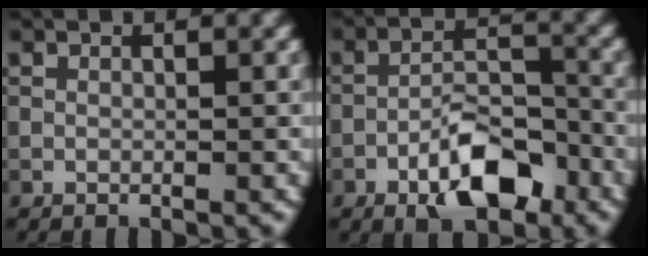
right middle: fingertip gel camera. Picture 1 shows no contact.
{"total": 6.7, "force": [-3.8, 2.7, 4.9], "torque": [-0.076, 0.008, -0.067]}